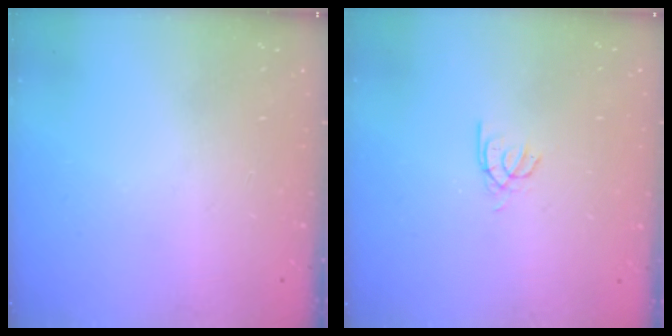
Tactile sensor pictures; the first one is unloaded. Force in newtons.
{"total": 2.5, "press": 2.4, "slide": 0.3}